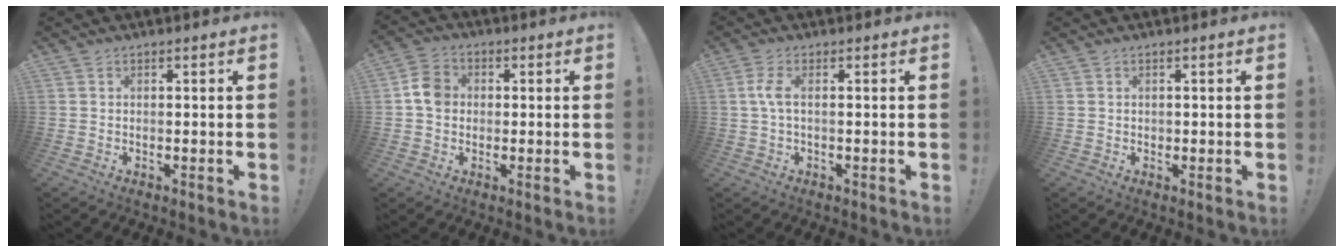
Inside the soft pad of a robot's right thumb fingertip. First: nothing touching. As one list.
[{"total": 6.5, "force": [0.1, 5.4, 3.6], "torque": [-0.051, 0.015, 0.007]}, {"total": 4.0, "force": [0.2, 1.0, 3.9], "torque": [-0.080, 0.002, 0.001]}, {"total": 0.5, "force": [0.0, 0.5, 0.1], "torque": [-0.007, 0.005, 0.001]}]